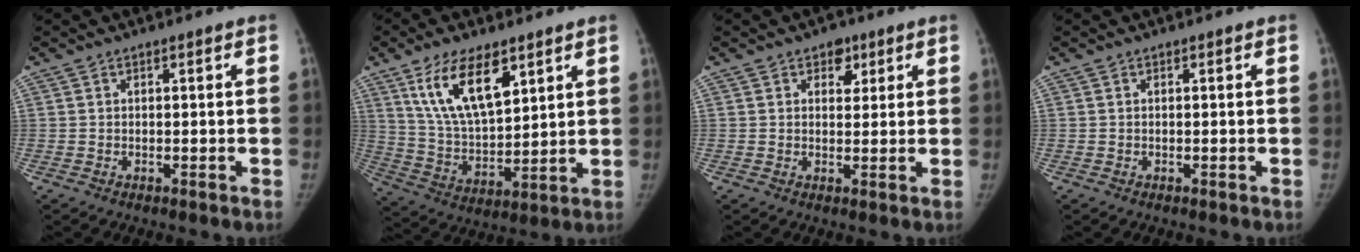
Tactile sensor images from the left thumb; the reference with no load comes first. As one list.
[{"total": 15.0, "force": [8.0, 6.6, 10.8], "torque": [-0.171, -0.036, 0.161]}, {"total": 3.6, "force": [1.9, 2.6, 1.6], "torque": [0.004, -0.007, 0.024]}, {"total": 0.0}]